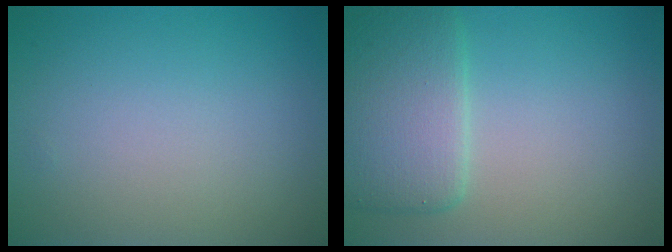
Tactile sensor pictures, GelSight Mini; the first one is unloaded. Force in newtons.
{"total": 5.2, "press": 5.2, "slide": 0.2}